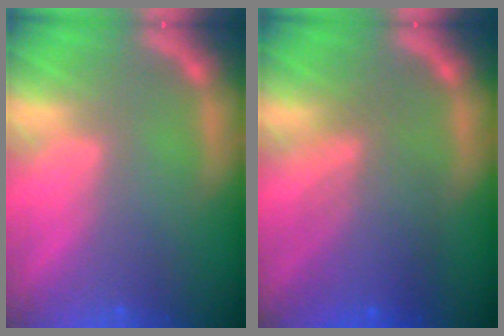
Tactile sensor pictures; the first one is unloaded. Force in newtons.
{"total": 6.0}